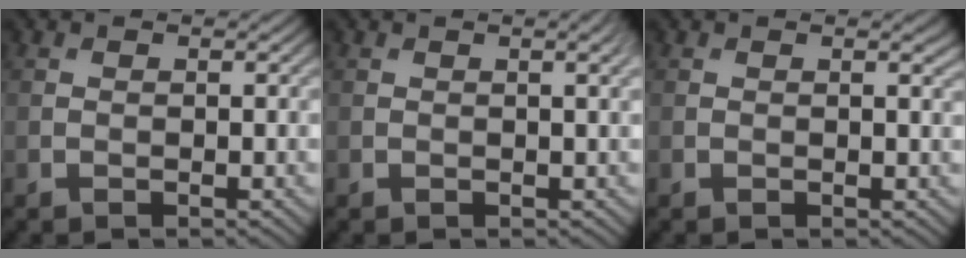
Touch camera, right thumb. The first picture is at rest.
{"total": 1.8, "force": [0.7, 0.2, 1.7], "torque": [-0.019, 0.006, 0.010]}
{"total": 0.9, "force": [0.5, 0.0, 0.7], "torque": [-0.008, 0.000, 0.006]}